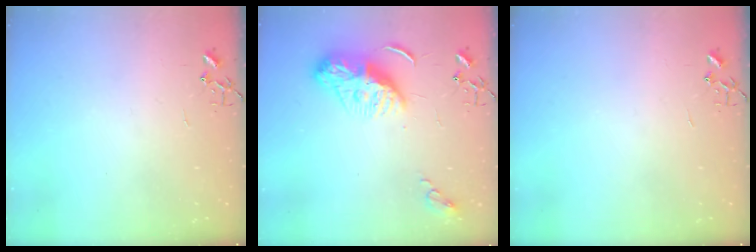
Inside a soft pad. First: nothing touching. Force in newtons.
{"total": 10.0, "press": 10.0, "slide": 0.9}
{"total": 0.0}